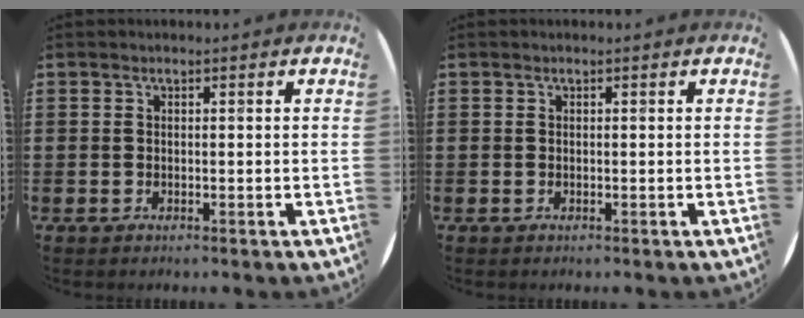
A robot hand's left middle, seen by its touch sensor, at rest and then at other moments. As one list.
[{"total": 0.0}]